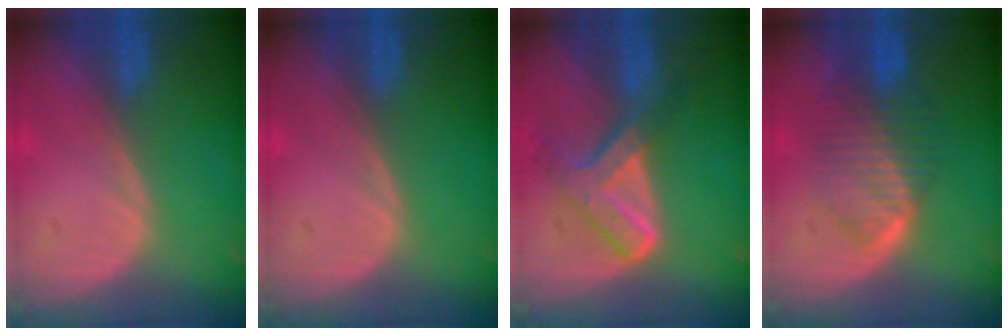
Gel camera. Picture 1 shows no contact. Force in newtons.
{"total": 0.0}
{"total": 7.6, "press": 6.3, "slide": 4.2}
{"total": 6.5, "press": 6.5, "slide": 0.6}